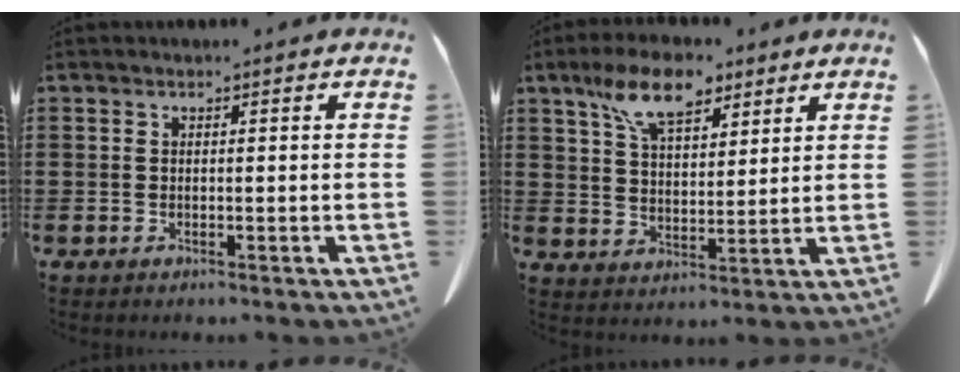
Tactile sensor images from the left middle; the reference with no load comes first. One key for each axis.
{"total": 9.6, "fx": 6.5, "fy": 4.2, "fz": 5.7, "tx": -0.115, "ty": -0.006, "tz": 0.117}